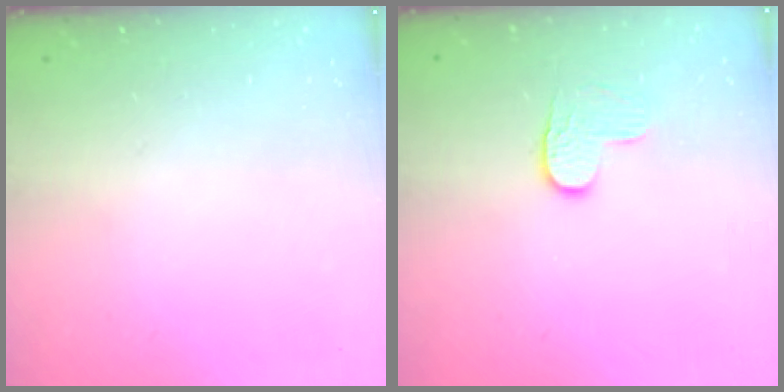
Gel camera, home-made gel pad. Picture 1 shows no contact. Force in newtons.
{"total": 4.7, "press": 4.7, "slide": 0.2}